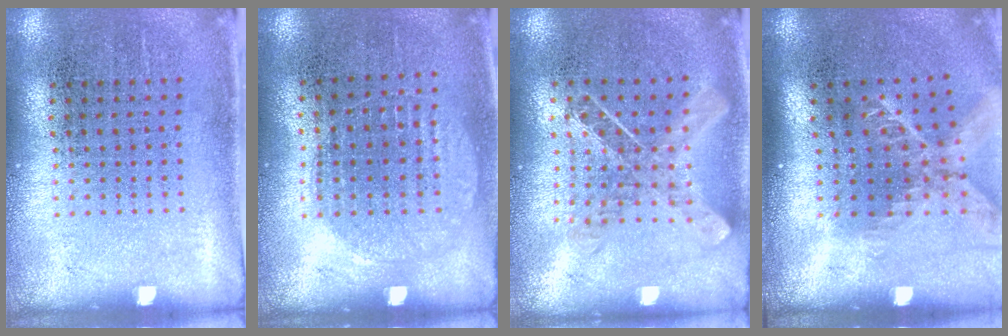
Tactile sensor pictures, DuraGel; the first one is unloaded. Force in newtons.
{"total": 0.9, "press": 0.9, "slide": 0.3}
{"total": 0.7, "press": 0.7, "slide": 0.1}
{"total": 1.7, "press": 1.3, "slide": 1.1}